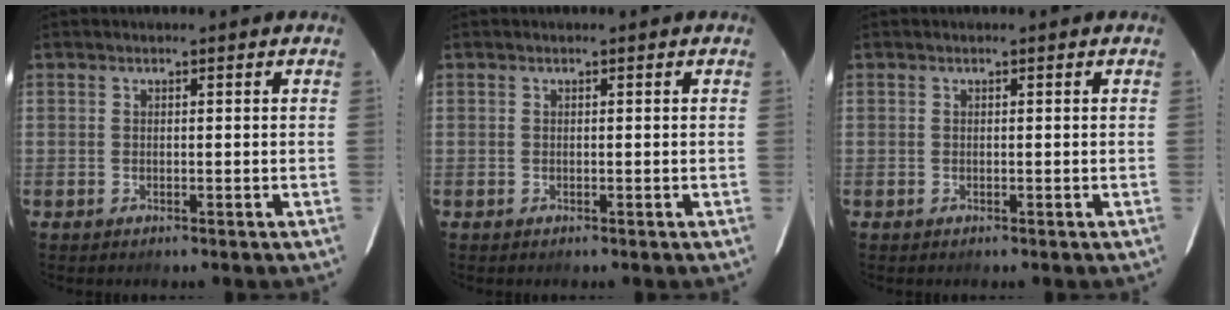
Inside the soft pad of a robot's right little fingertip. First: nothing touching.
{"total": 0.0}
{"total": 0.0}